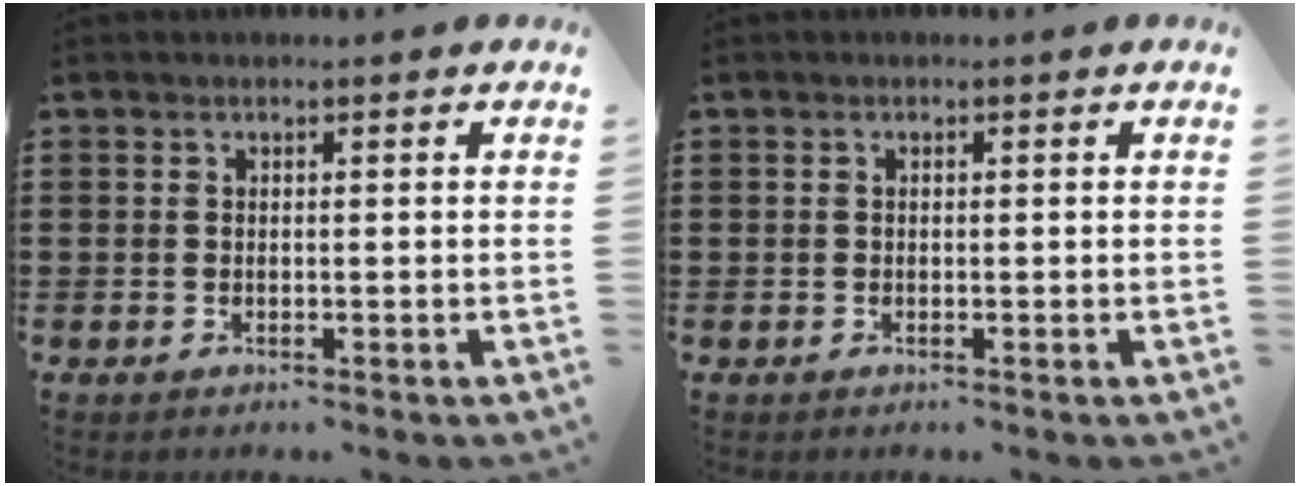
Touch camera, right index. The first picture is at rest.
{"total": 0.0}